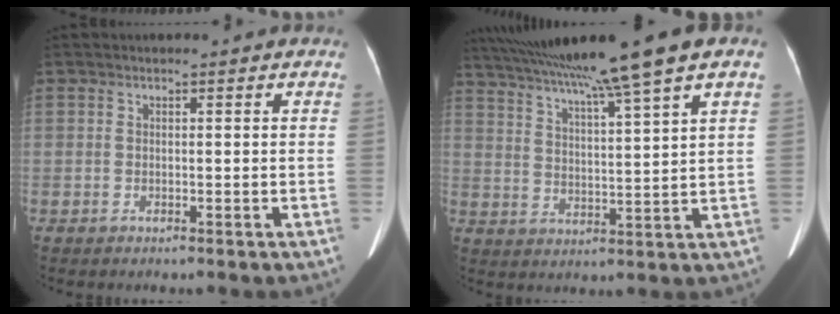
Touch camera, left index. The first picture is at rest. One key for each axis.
{"total": 16.3, "fx": 12.3, "fy": -1.8, "fz": 10.5, "tx": -0.177, "ty": 0.019, "tz": 0.191}